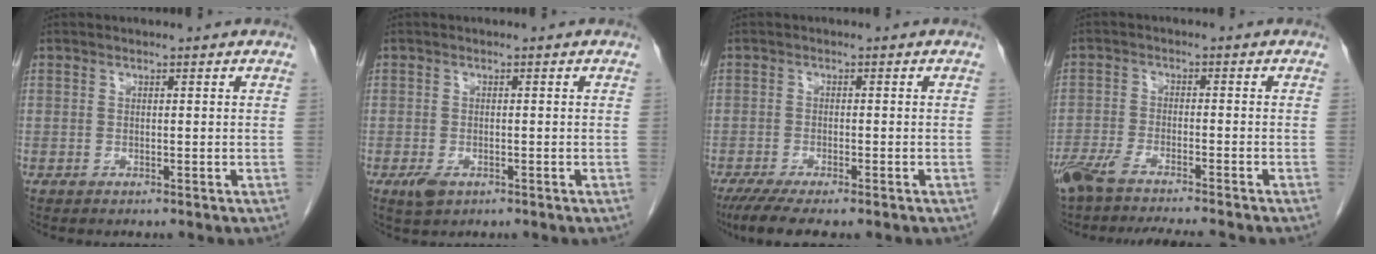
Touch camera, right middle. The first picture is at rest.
{"total": 2.4, "force": [-1.2, 1.2, 1.6], "torque": [-0.036, -0.003, -0.015]}
{"total": 7.7, "force": [-5.9, 1.4, 4.7], "torque": [-0.072, -0.016, -0.091]}
{"total": 12.1, "force": [-10.4, 0.9, 6.0], "torque": [-0.093, -0.016, -0.164]}